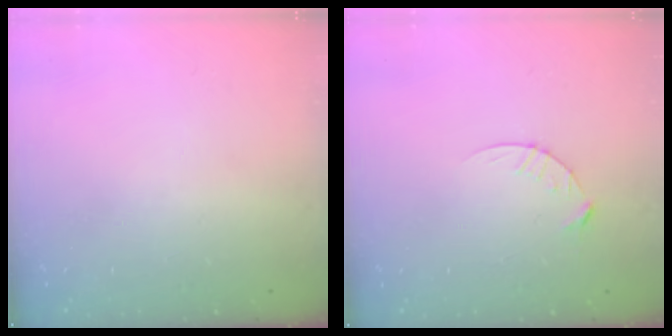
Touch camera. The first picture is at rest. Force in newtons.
{"total": 4.1, "press": 4.1, "slide": 0.5}